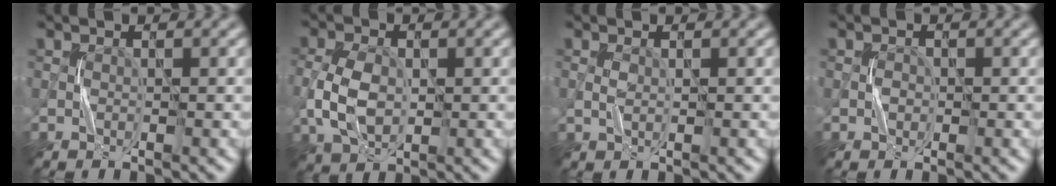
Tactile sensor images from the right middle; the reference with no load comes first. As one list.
[{"total": 4.6, "force": [-0.3, 3.2, 3.3], "torque": [-0.082, -0.001, -0.004]}, {"total": 0.7, "force": [0.2, 0.3, 0.6], "torque": [-0.015, 0.002, 0.005]}, {"total": 0.5, "force": [-0.1, 0.5, 0.2], "torque": [0.004, 0.004, -0.004]}]